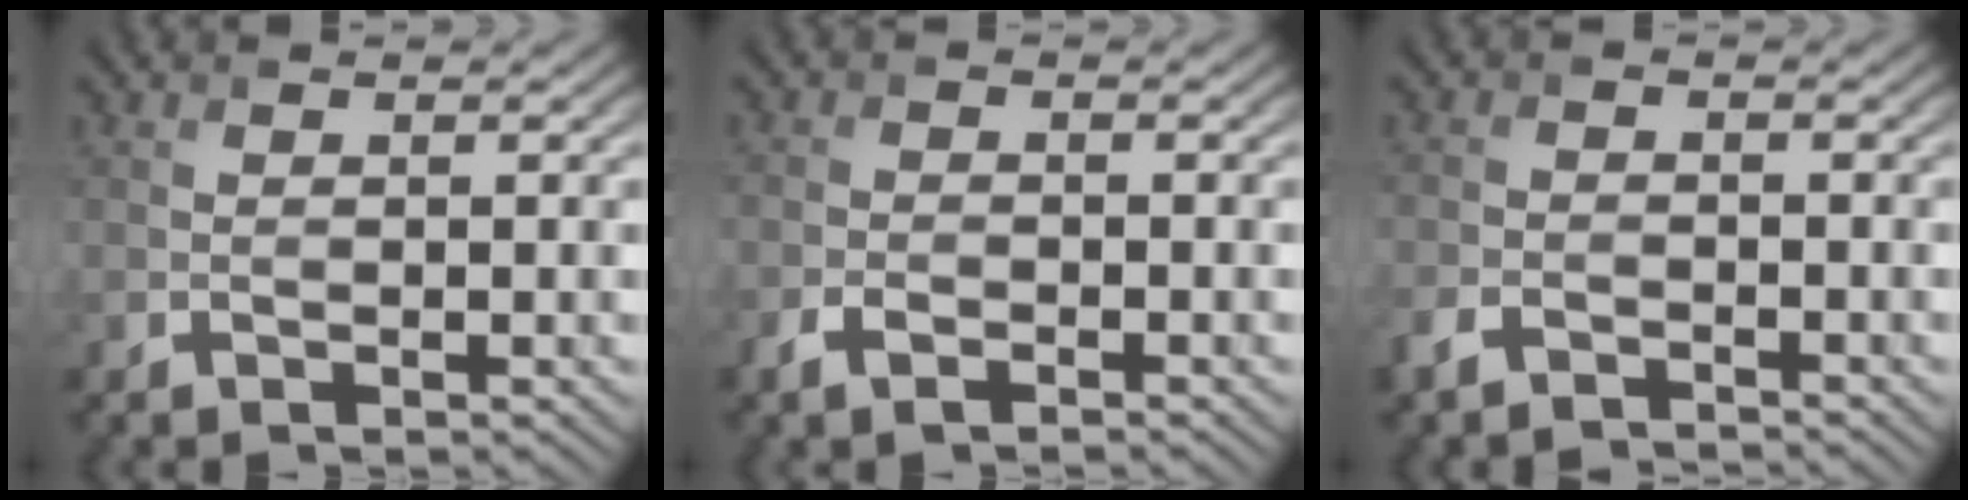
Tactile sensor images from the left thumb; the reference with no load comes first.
{"total": 1.7, "force": [-1.1, 0.5, 1.1], "torque": [-0.024, 0.000, -0.028]}
{"total": 2.7, "force": [-2.4, 0.7, 1.1], "torque": [-0.022, -0.004, -0.057]}